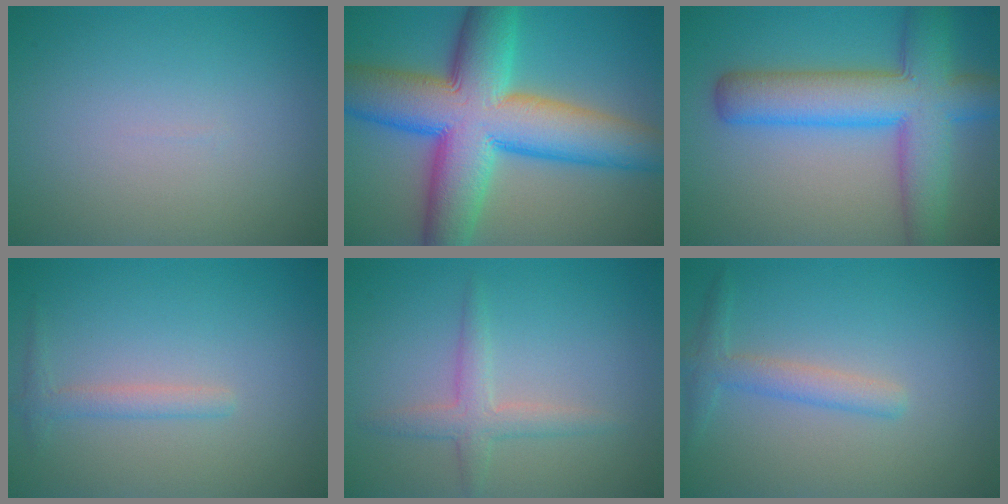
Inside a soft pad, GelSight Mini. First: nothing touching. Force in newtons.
{"total": 14.2, "press": 14.2, "slide": 0.2}
{"total": 8.9, "press": 8.9, "slide": 0.4}
{"total": 1.4, "press": 1.4, "slide": 0.1}
{"total": 2.3, "press": 2.3, "slide": 0.0}
{"total": 2.3, "press": 2.3, "slide": 0.0}